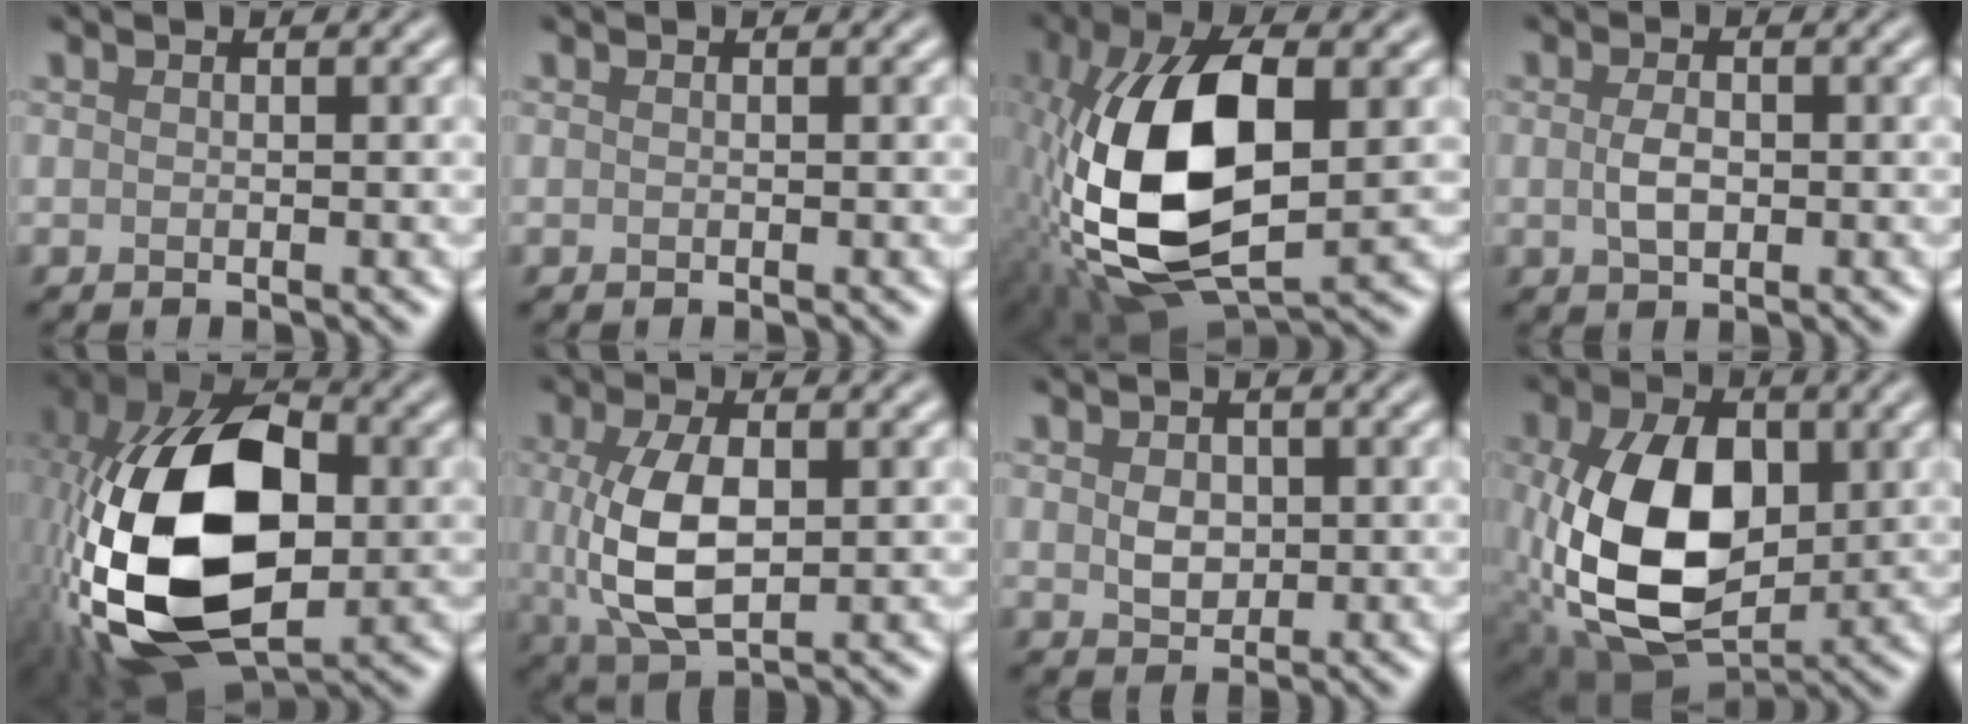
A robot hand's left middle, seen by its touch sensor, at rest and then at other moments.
{"total": 0.0}
{"total": 12.9, "force": [-0.7, 6.3, 11.2], "torque": [-0.228, 0.007, -0.016]}
{"total": 1.8, "force": [0.0, 1.1, 1.5], "torque": [-0.036, 0.002, -0.002]}
{"total": 18.1, "force": [-1.8, 10.8, 14.4], "torque": [-0.311, 0.003, -0.040]}
{"total": 6.8, "force": [0.3, 3.5, 5.9], "torque": [-0.136, -0.002, 0.009]}
{"total": 1.9, "force": [0.3, 1.6, 1.0], "torque": [-0.023, 0.001, 0.005]}
{"total": 11.8, "force": [-0.3, 7.7, 9.0], "torque": [-0.191, -0.007, 0.000]}